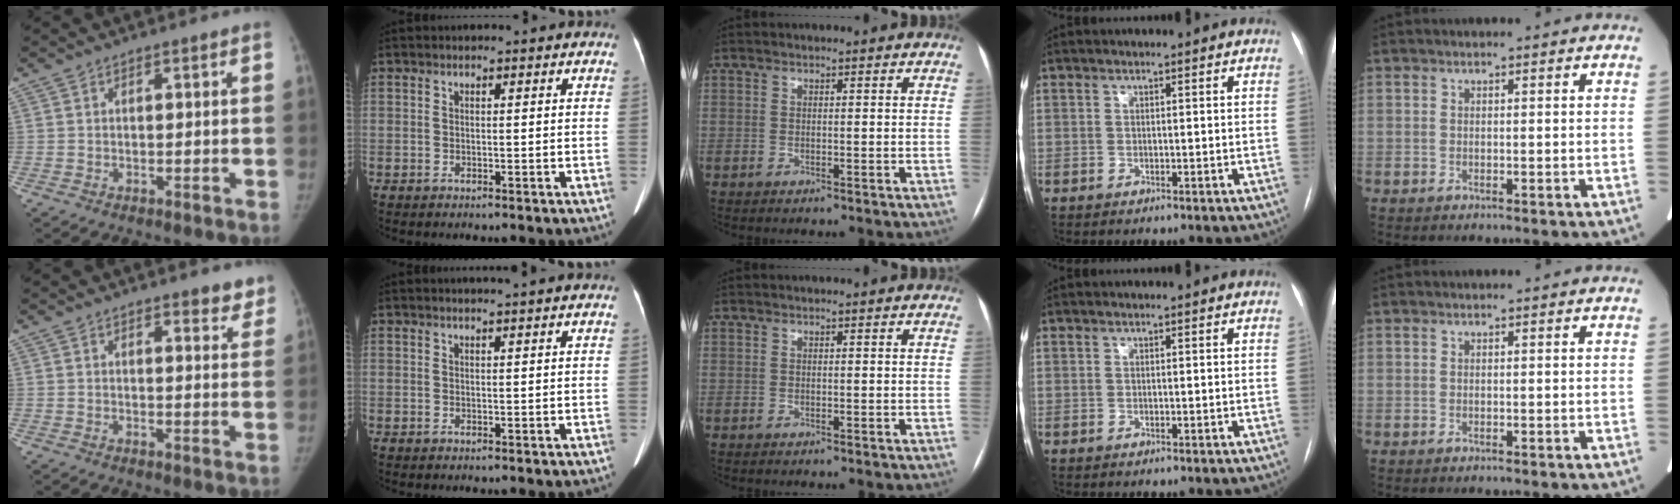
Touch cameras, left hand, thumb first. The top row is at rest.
{"thumb": {"total": 4.3, "force": [3.5, 1.6, 1.9], "torque": [0.007, -0.017, 0.038]}, "index": {"total": 2.1, "force": [1.8, -0.5, 0.9], "torque": [-0.013, 0.006, 0.029]}}